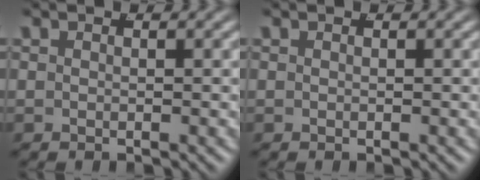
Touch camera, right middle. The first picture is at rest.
{"total": 0.0}